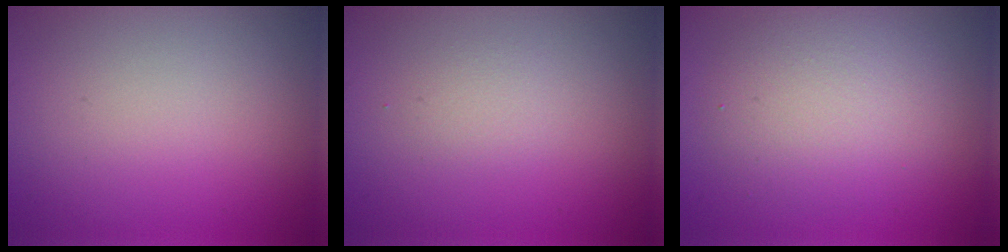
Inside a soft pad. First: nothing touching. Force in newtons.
{"total": 1.1, "press": 1.1, "slide": 0.1}
{"total": 4.6, "press": 4.5, "slide": 0.4}